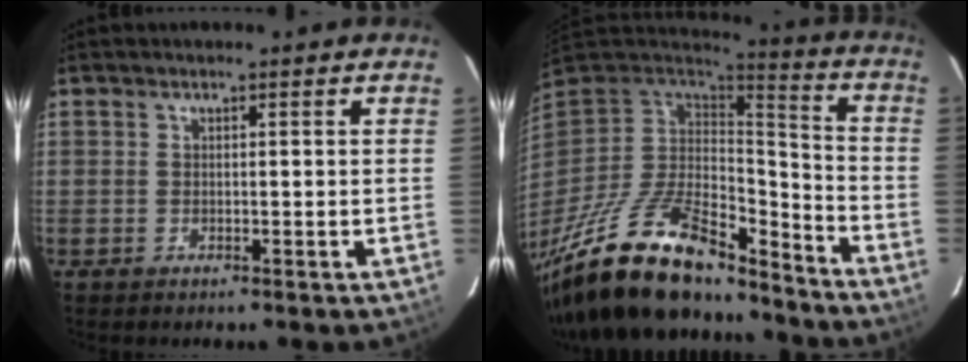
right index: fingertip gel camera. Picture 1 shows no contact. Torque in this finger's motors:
{"motor_torque": [1.15, -0.99, 1.05, 0.21]}